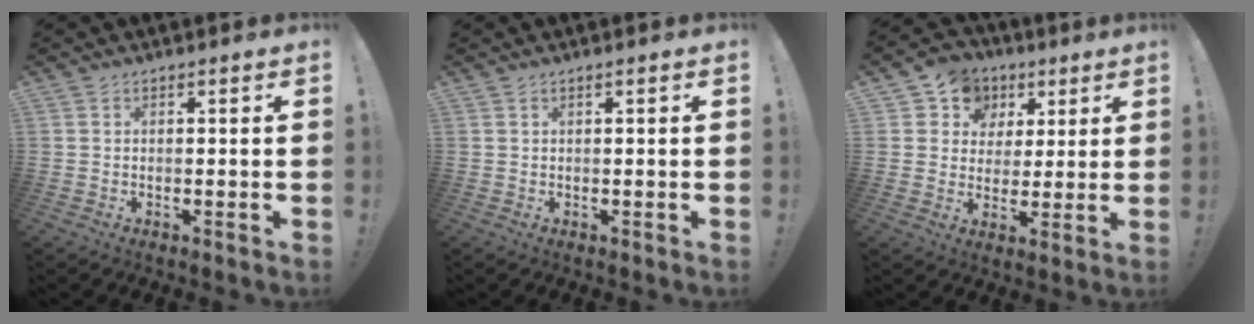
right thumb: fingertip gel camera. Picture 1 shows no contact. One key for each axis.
{"total": 0.7, "fx": 0.3, "fy": -0.2, "fz": 0.6, "tx": -0.014, "ty": 0.001, "tz": 0.005}
{"total": 10.0, "fx": 3.8, "fy": 8.9, "fz": 2.5, "tx": -0.037, "ty": -0.014, "tz": 0.077}